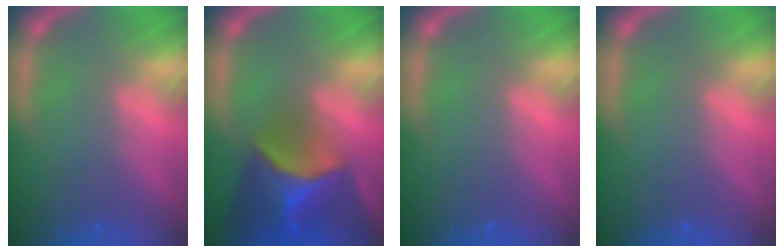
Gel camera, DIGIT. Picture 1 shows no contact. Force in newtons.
{"total": 9.4}
{"total": 0.0}
{"total": 0.0}